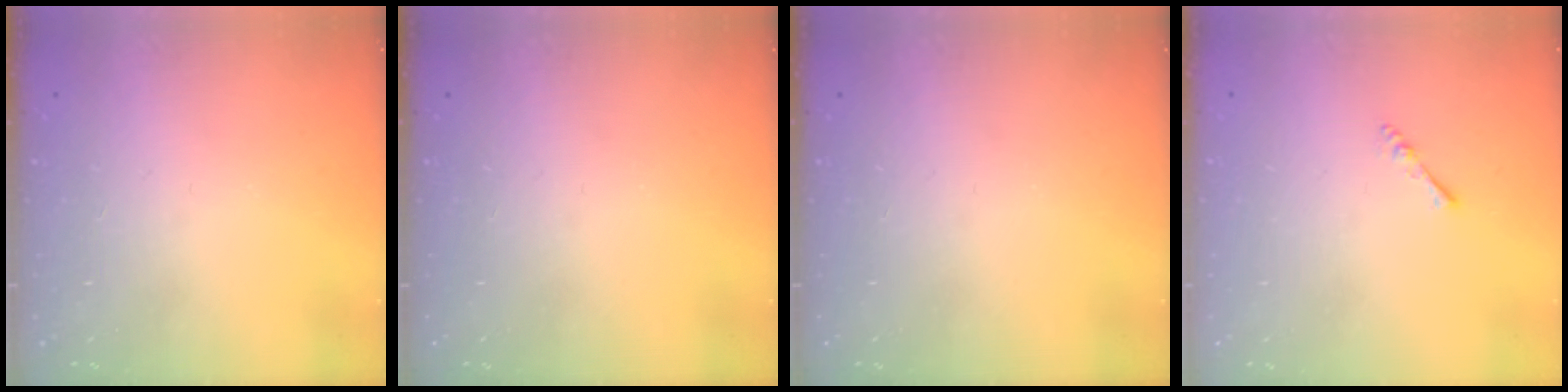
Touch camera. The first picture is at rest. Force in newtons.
{"total": 0.0}
{"total": 0.0}
{"total": 2.4, "press": 2.3, "slide": 0.5}